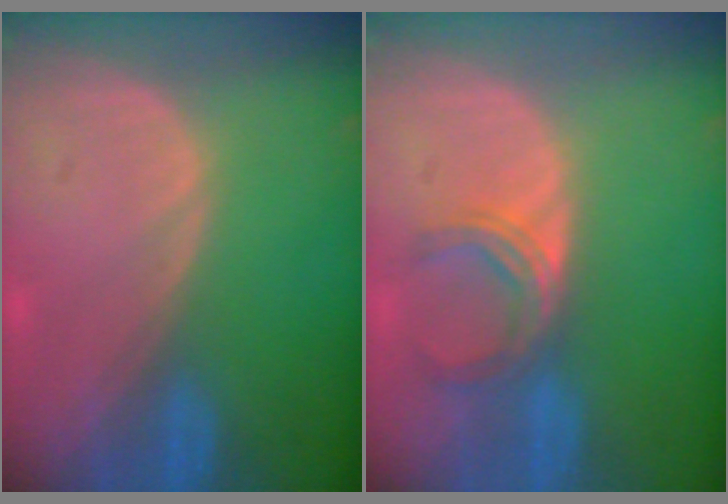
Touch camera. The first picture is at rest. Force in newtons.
{"total": 5.0, "press": 4.5, "slide": 2.2}